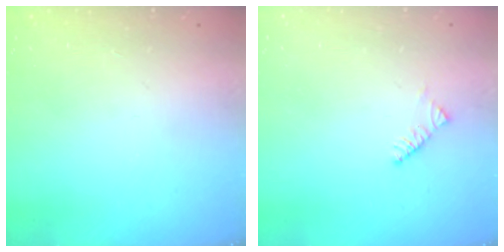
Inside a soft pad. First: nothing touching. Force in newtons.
{"total": 2.9, "press": 2.9, "slide": 0.5}